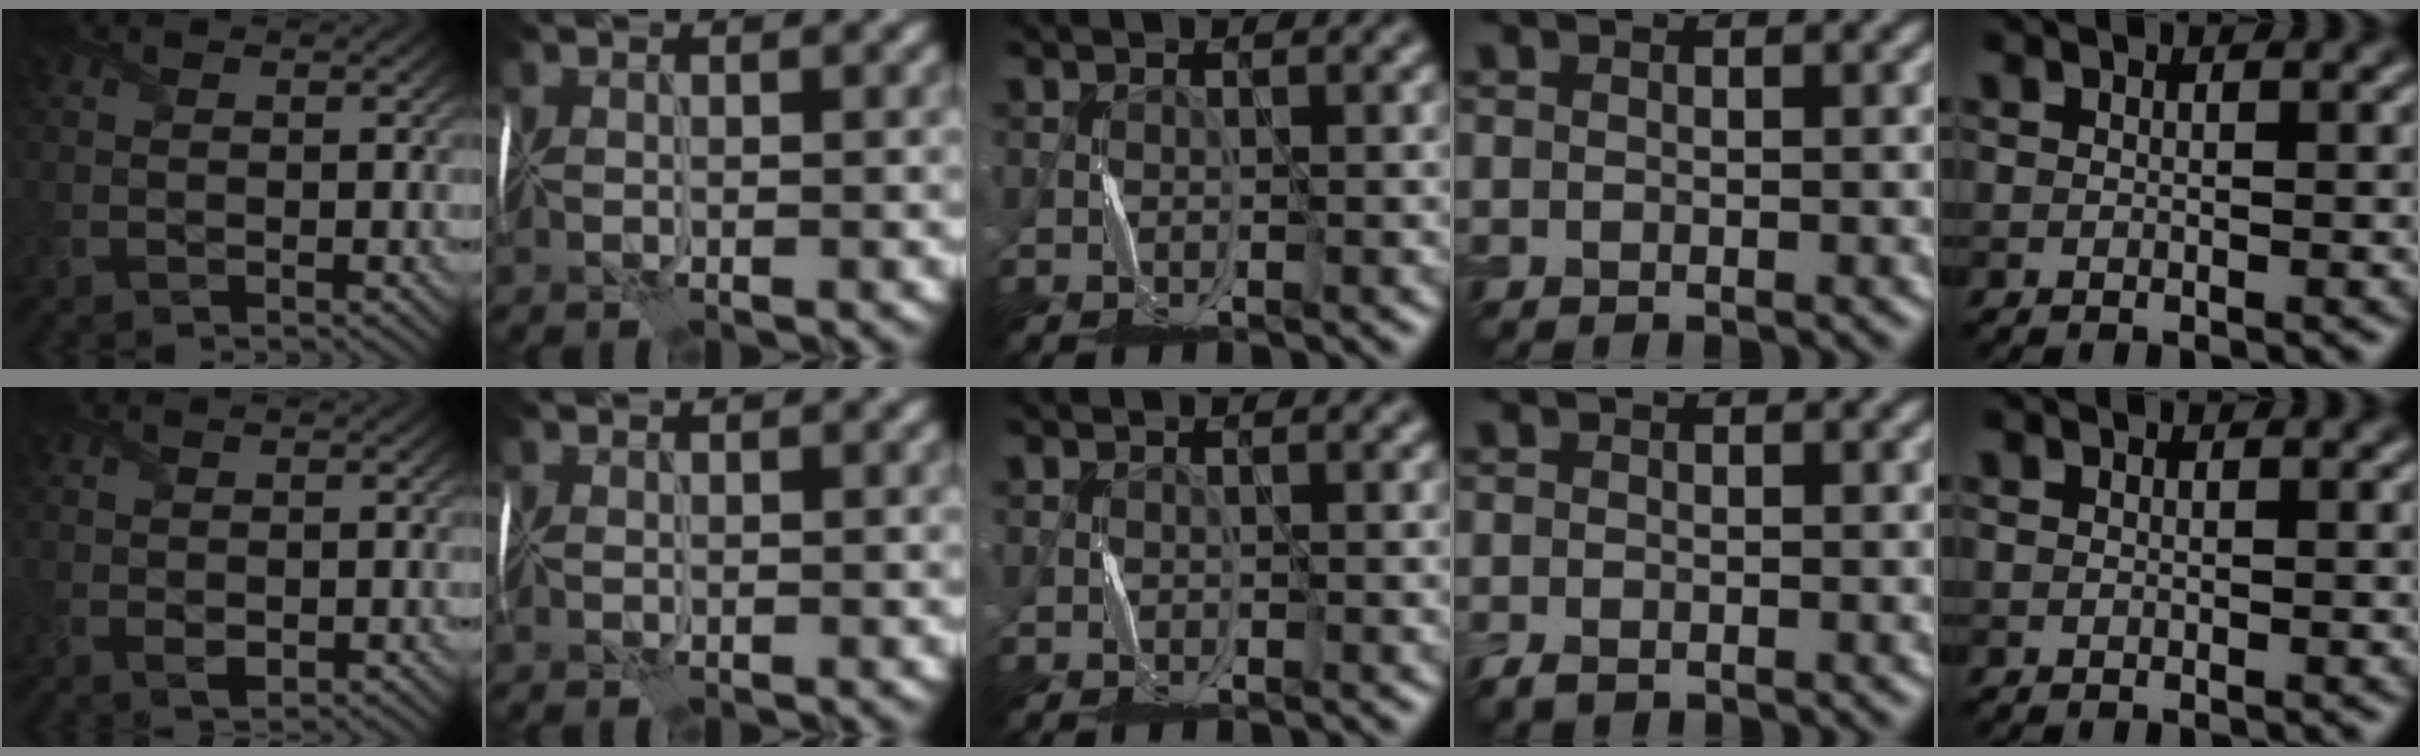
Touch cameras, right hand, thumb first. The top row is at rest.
{"thumb": {"total": 1.2, "force": [0.1, 0.8, 0.9], "torque": [-0.023, -0.003, 0.004]}, "ring": {"total": 1.1, "force": [-0.7, 0.6, 0.6], "torque": [-0.014, -0.005, -0.013]}}